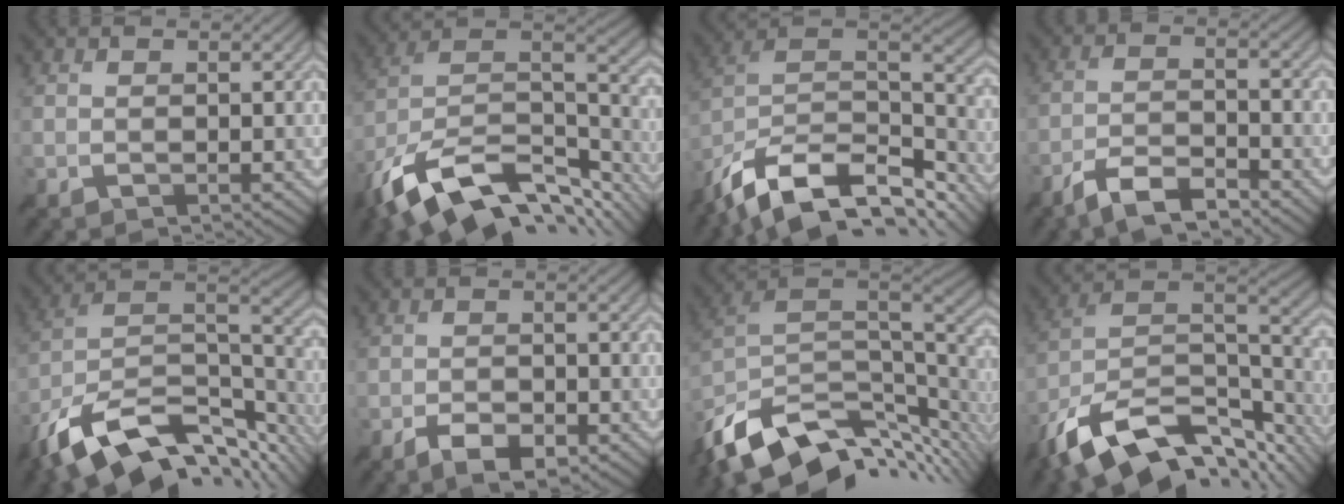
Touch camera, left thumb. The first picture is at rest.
{"total": 17.8, "force": [-10.8, 8.3, 11.4], "torque": [-0.264, -0.026, -0.169]}
{"total": 16.2, "force": [-10.9, 7.2, 9.7], "torque": [-0.234, -0.023, -0.174]}
{"total": 6.6, "force": [-5.2, 1.6, 3.8], "torque": [-0.067, -0.001, -0.102]}
{"total": 17.6, "force": [-11.0, 7.7, 11.3], "torque": [-0.250, -0.026, -0.173]}
{"total": 4.2, "force": [-2.7, 1.6, 2.7], "torque": [-0.044, -0.005, -0.046]}
{"total": 14.7, "force": [-7.7, 7.5, 10.0], "torque": [-0.219, -0.023, -0.126]}
{"total": 17.9, "force": [-11.4, 7.9, 11.3], "torque": [-0.244, -0.026, -0.177]}